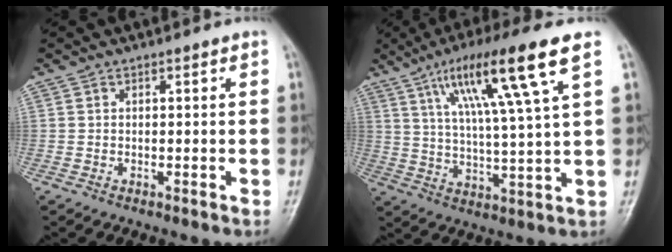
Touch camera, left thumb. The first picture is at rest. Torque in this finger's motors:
{"motor_torque": [0.50, 0.45, 1.79, -0.98, 0.17]}